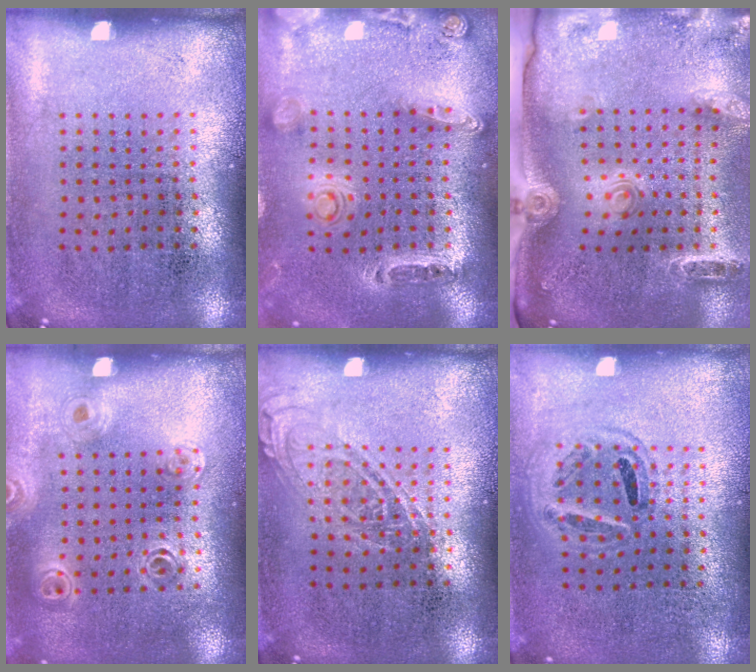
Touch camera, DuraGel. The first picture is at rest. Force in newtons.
{"total": 0.9, "press": 0.9, "slide": 0.2}
{"total": 2.9, "press": 2.0, "slide": 2.0}
{"total": 1.1, "press": 1.1, "slide": 0.2}
{"total": 0.8, "press": 0.8, "slide": 0.1}
{"total": 0.9, "press": 0.9, "slide": 0.3}